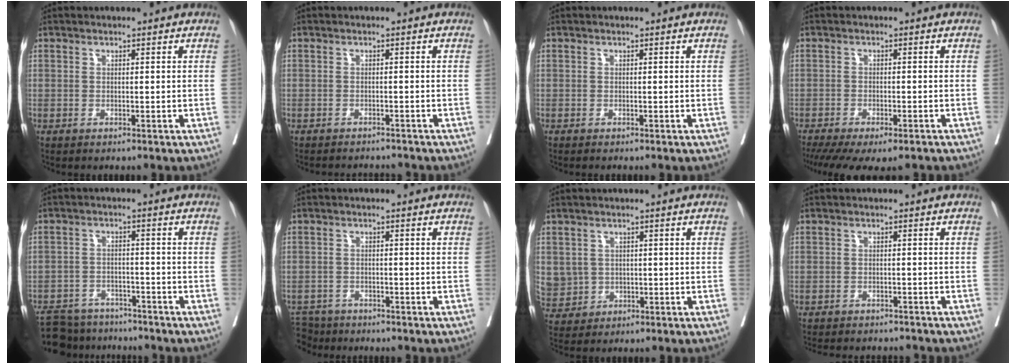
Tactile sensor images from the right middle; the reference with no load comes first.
{"total": 4.3, "force": [-4.2, 0.4, 0.4], "torque": [-0.001, -0.008, -0.056]}
{"total": 0.0}
{"total": 12.7, "force": [-10.1, 3.4, 6.8], "torque": [-0.140, -0.026, -0.142]}
{"total": 11.1, "force": [-10.1, 3.7, 2.3], "torque": [-0.044, 0.006, -0.149]}
{"total": 5.3, "force": [-4.8, 2.2, 0.1], "torque": [-0.003, -0.004, -0.084]}
{"total": 7.9, "force": [-0.3, 7.7, 1.7], "torque": [-0.064, 0.014, 0.014]}
{"total": 9.3, "force": [-8.7, 2.2, 2.6], "torque": [-0.042, -0.002, -0.107]}